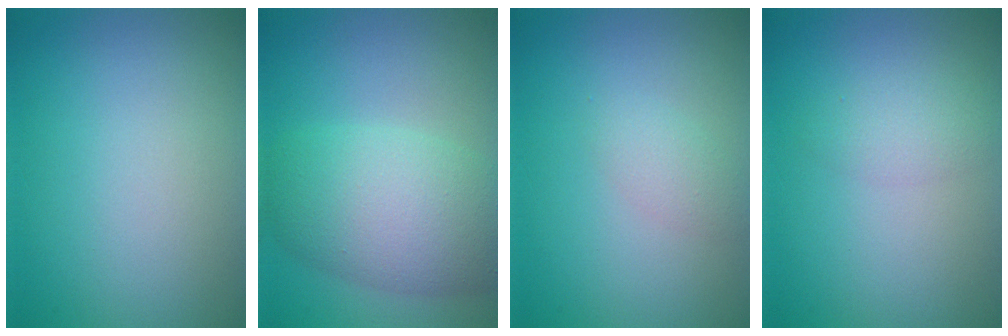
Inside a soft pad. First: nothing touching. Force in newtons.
{"total": 7.7, "press": 7.7, "slide": 0.1}
{"total": 1.5, "press": 1.5, "slide": 0.1}
{"total": 1.8, "press": 1.8, "slide": 0.0}